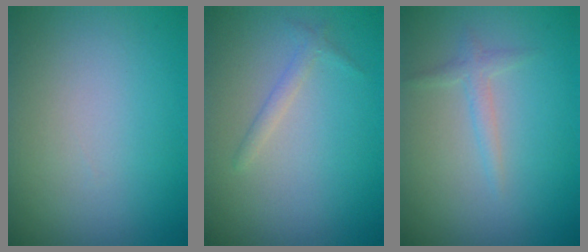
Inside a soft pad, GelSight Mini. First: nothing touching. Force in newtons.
{"total": 1.1, "press": 1.1, "slide": 0.1}
{"total": 1.3, "press": 1.3, "slide": 0.0}